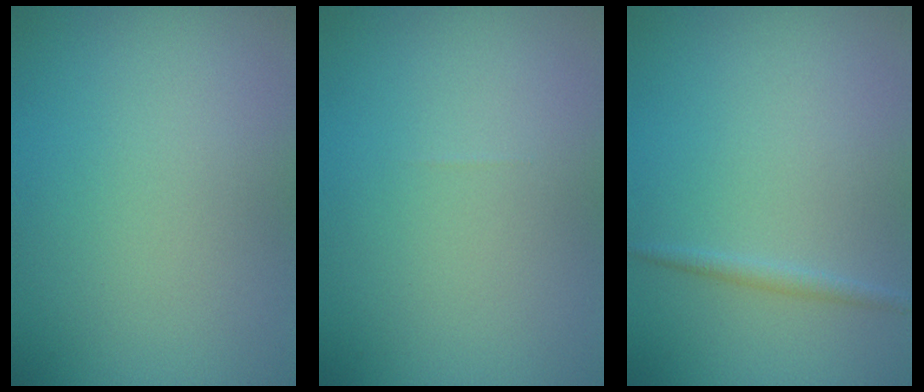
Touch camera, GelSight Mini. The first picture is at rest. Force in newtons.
{"total": 0.0}
{"total": 0.9, "press": 0.9, "slide": 0.1}